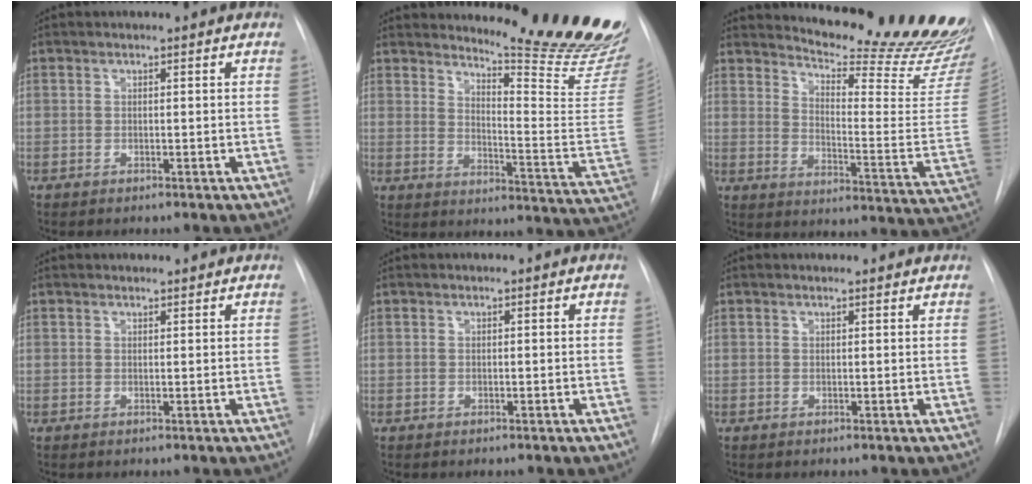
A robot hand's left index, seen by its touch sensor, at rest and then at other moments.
{"total": 20.2, "force": [18.7, 0.1, 7.8], "torque": [-0.105, -0.149, 0.227]}
{"total": 23.5, "force": [22.1, 0.8, 8.0], "torque": [-0.115, -0.146, 0.268]}
{"total": 2.2, "force": [2.1, 0.5, 0.4], "torque": [-0.006, 0.017, 0.029]}
{"total": 0.0}
{"total": 3.0, "force": [2.9, 0.6, 0.3], "torque": [-0.009, 0.012, 0.028]}